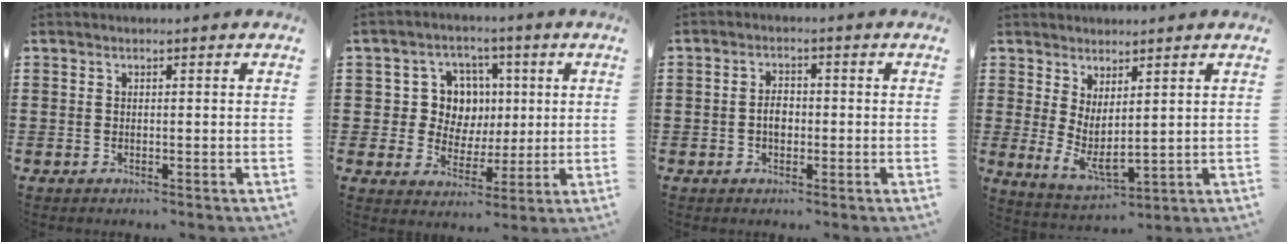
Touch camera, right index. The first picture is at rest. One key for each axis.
{"total": 7.8, "fx": 1.5, "fy": 6.9, "fz": 3.4, "tx": -0.077, "ty": 0.017, "tz": 0.029}
{"total": 2.7, "fx": -0.4, "fy": 1.7, "fz": 2.0, "tx": -0.033, "ty": -0.001, "tz": -0.010}
{"total": 3.1, "fx": 0.9, "fy": 1.0, "fz": 2.8, "tx": -0.073, "ty": -0.026, "tz": 0.015}